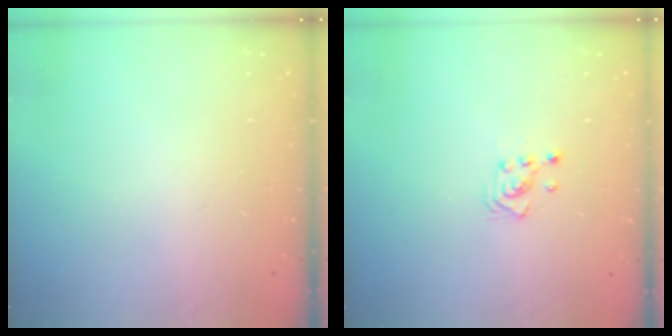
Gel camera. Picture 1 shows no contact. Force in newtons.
{"total": 2.9, "press": 2.8, "slide": 0.3}